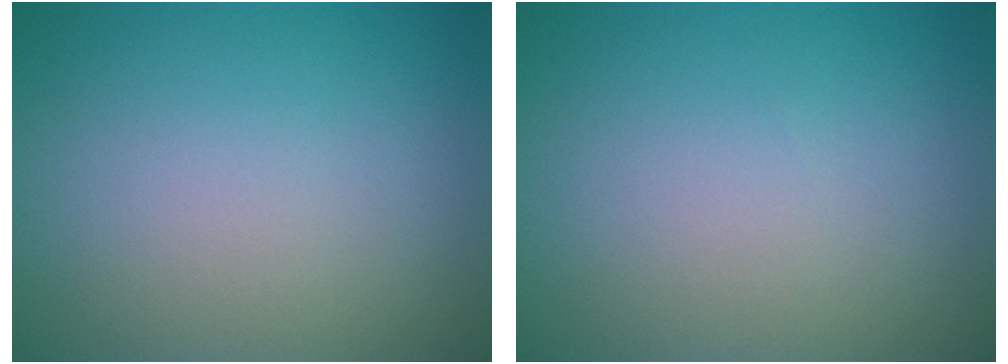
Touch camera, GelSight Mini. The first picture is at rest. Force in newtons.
{"total": 0.0}